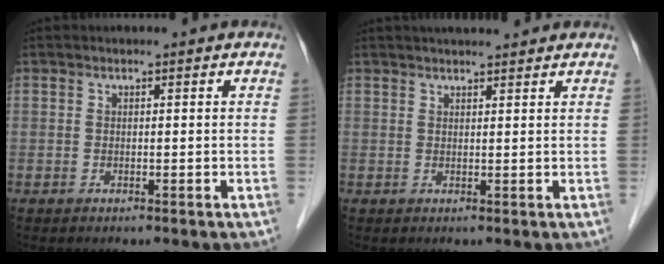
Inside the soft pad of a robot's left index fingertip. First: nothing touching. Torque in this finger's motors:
{"motor_torque": [0.04, -0.44, 0.16, 0.04]}